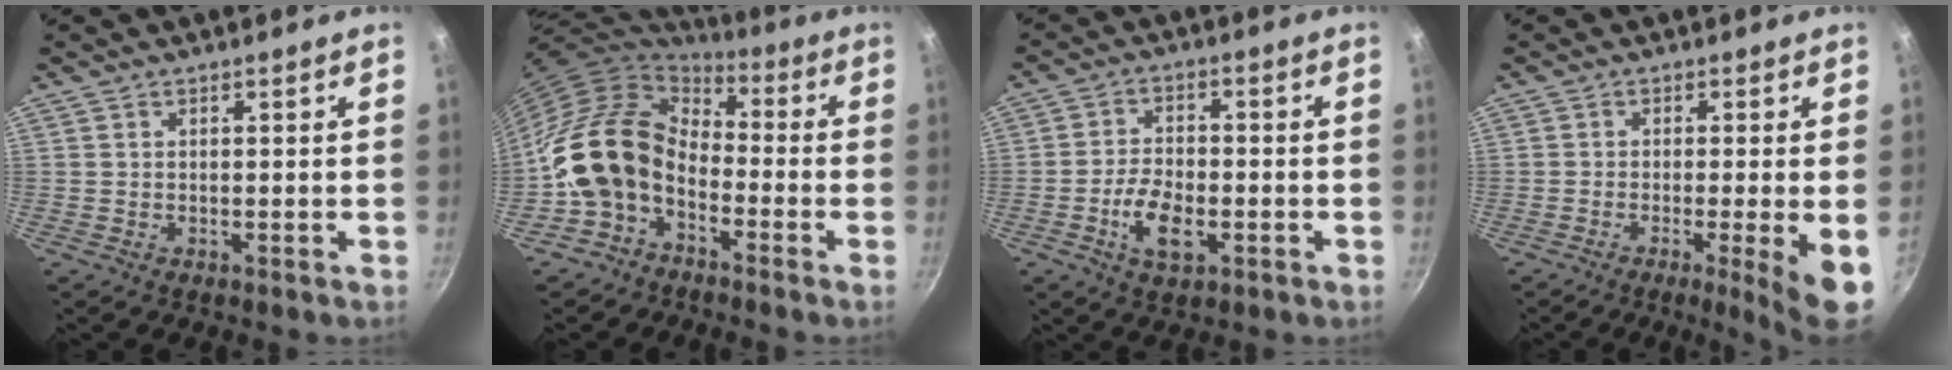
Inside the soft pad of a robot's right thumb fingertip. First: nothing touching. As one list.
[{"total": 14.0, "force": [-4.4, 10.2, 8.5], "torque": [-0.134, 0.054, -0.106]}, {"total": 7.9, "force": [-2.7, 4.2, 6.1], "torque": [-0.107, 0.017, -0.051]}, {"total": 7.4, "force": [-2.1, 0.4, 7.1], "torque": [-0.102, -0.003, -0.030]}]